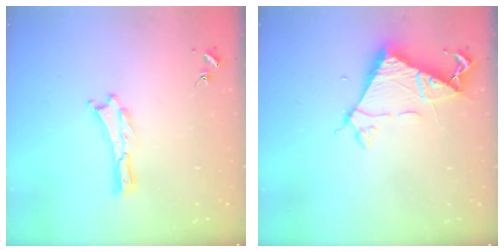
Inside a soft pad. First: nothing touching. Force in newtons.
{"total": 7.0, "press": 6.9, "slide": 0.6}